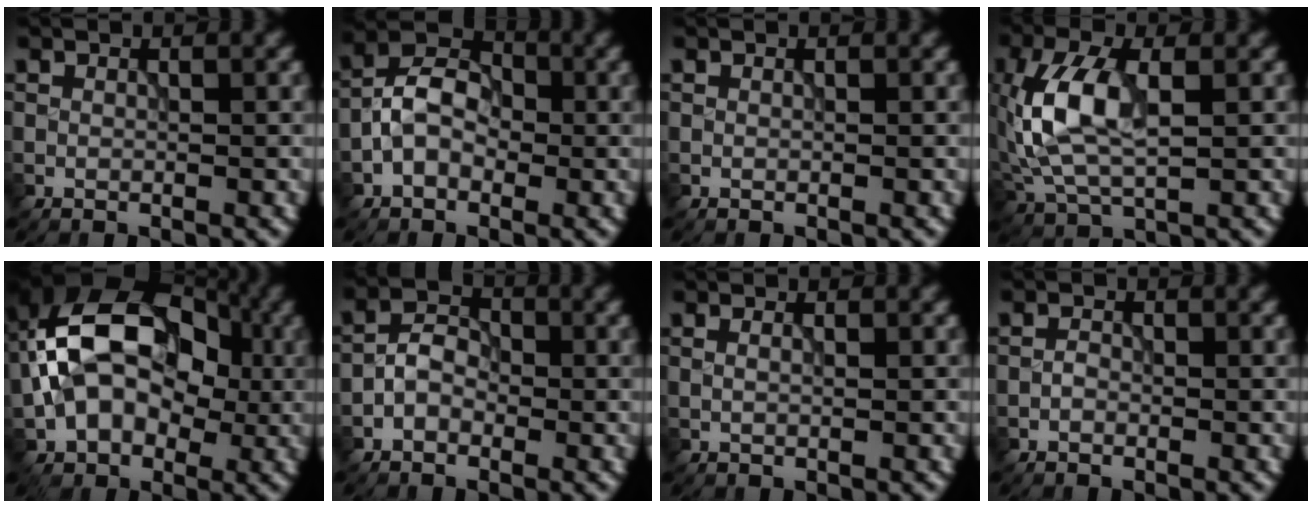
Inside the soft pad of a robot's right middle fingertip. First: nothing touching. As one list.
[{"total": 4.6, "force": [-1.3, 3.2, 3.0], "torque": [-0.048, 0.014, -0.031]}, {"total": 0.0}, {"total": 6.9, "force": [0.2, 3.6, 5.9], "torque": [-0.140, 0.007, 0.006]}, {"total": 12.7, "force": [0.0, 8.7, 9.2], "torque": [-0.139, 0.026, -0.017]}, {"total": 2.6, "force": [-1.0, 1.8, 1.5], "torque": [-0.024, 0.010, -0.027]}, {"total": 0.9, "force": [0.4, 0.4, 0.7], "torque": [-0.008, -0.006, 0.003]}, {"total": 0.7, "force": [-0.4, 0.5, 0.4], "torque": [-0.006, 0.001, -0.010]}]